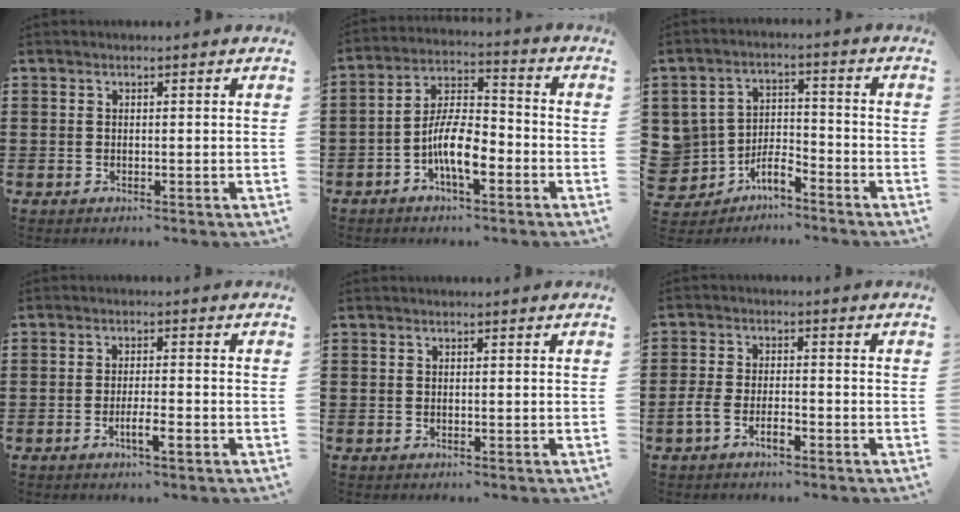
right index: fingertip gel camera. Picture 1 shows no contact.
{"total": 8.5, "force": [-3.6, 3.1, 7.0], "torque": [-0.142, 0.003, -0.069]}
{"total": 5.0, "force": [-3.6, 2.9, 2.1], "torque": [-0.057, 0.015, -0.073]}
{"total": 3.4, "force": [-1.7, 0.6, 2.9], "torque": [-0.049, 0.004, -0.030]}
{"total": 0.0}
{"total": 3.7, "force": [-2.0, 1.7, 2.7], "torque": [-0.062, 0.003, -0.042]}